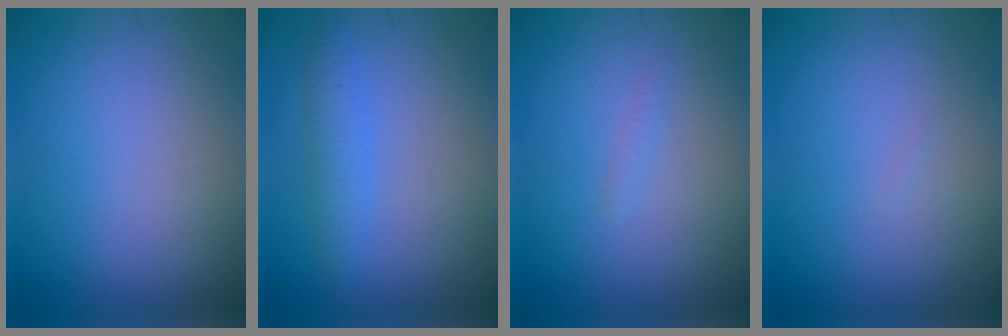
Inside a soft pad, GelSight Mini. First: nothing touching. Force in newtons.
{"total": 2.2, "press": 2.2, "slide": 0.2}
{"total": 0.5, "press": 0.5, "slide": 0.1}
{"total": 0.0}